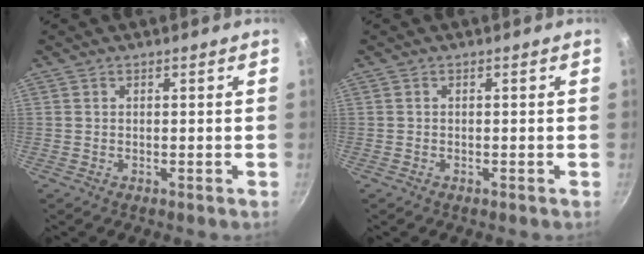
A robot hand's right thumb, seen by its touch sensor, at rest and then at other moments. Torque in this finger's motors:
{"motor_torque": [-0.13, -0.03, -0.12, -0.01, 0.01]}